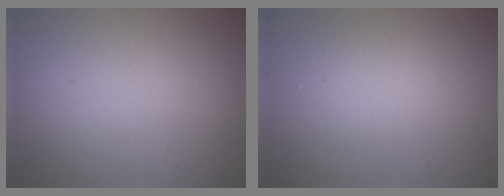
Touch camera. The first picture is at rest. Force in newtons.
{"total": 2.2, "press": 2.2, "slide": 0.2}